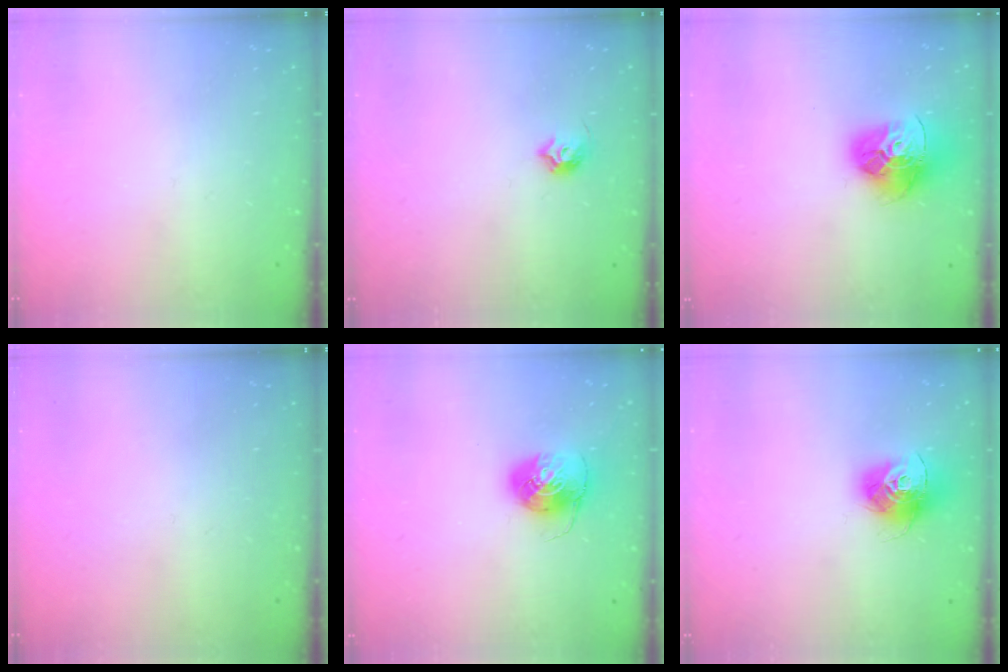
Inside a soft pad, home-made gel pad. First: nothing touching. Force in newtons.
{"total": 6.2, "press": 6.1, "slide": 1.0}
{"total": 16.5, "press": 16.3, "slide": 2.0}
{"total": 0.0}
{"total": 8.8, "press": 8.8, "slide": 0.3}
{"total": 13.9, "press": 13.9, "slide": 1.3}